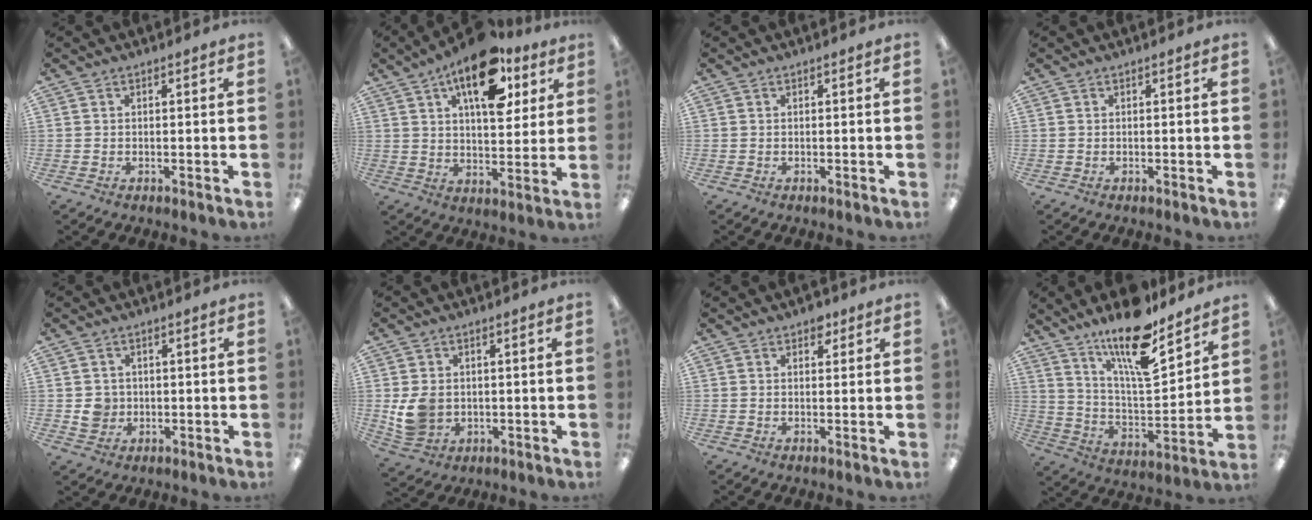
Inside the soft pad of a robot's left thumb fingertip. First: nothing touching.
{"total": 17.7, "force": [9.4, 8.8, 12.1], "torque": [-0.167, -0.034, 0.155]}
{"total": 0.0}
{"total": 0.0}
{"total": 3.8, "force": [-0.1, 3.6, 1.0], "torque": [-0.013, 0.004, -0.002]}
{"total": 7.1, "force": [-0.1, 6.1, 3.7], "torque": [-0.073, 0.006, 0.002]}
{"total": 2.7, "force": [1.6, 1.6, 1.4], "torque": [-0.005, -0.006, 0.023]}
{"total": 17.7, "force": [13.6, 4.6, 10.3], "torque": [-0.179, -0.087, 0.228]}